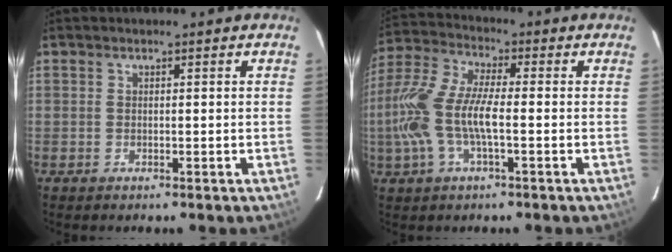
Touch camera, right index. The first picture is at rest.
{"total": 13.4, "force": [-2.4, 4.2, 12.5], "torque": [-0.268, 0.002, -0.049]}